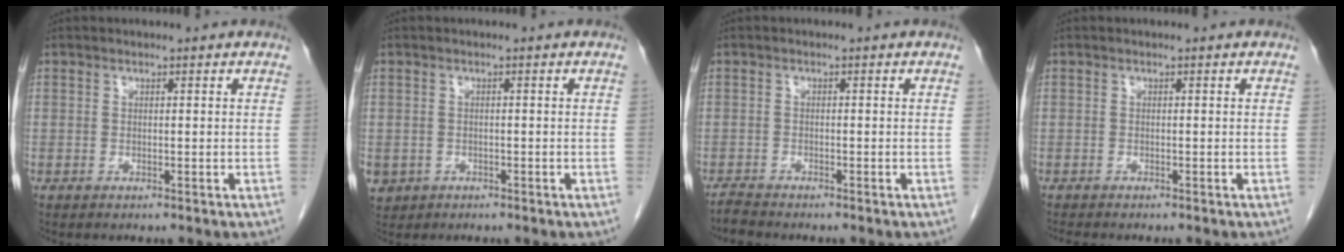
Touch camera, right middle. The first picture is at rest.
{"total": 4.0, "force": [-2.0, 3.4, 0.8], "torque": [-0.020, 0.001, -0.029]}
{"total": 1.6, "force": [-1.6, -0.1, 0.1], "torque": [-0.007, -0.009, -0.033]}
{"total": 2.1, "force": [-1.9, 0.2, 0.9], "torque": [-0.020, -0.006, -0.028]}